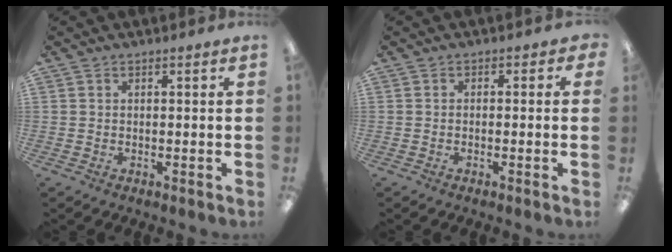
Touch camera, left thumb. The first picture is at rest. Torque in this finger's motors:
{"motor_torque": [-0.04, -0.01, -0.18, 0.07, 0.00]}